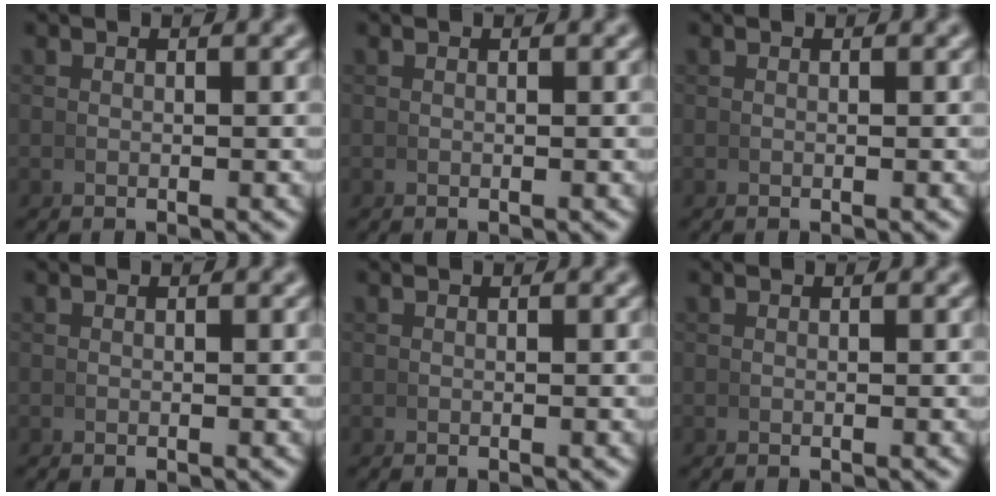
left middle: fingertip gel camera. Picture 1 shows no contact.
{"total": 0.0}
{"total": 0.0}
{"total": 0.0}
{"total": 0.0}
{"total": 0.0}